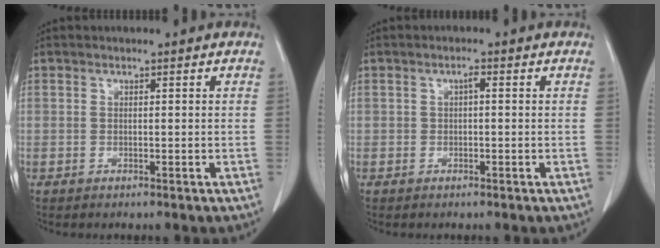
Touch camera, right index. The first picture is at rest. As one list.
[{"total": 0.8, "force": [0.1, 0.1, 0.8], "torque": [-0.014, 0.003, 0.001]}]